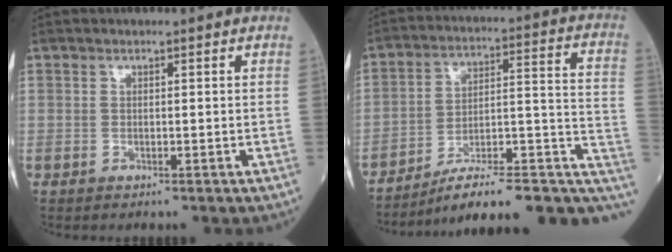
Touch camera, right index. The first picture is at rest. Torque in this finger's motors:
{"motor_torque": [0.10, -0.59, 0.26, 0.14]}